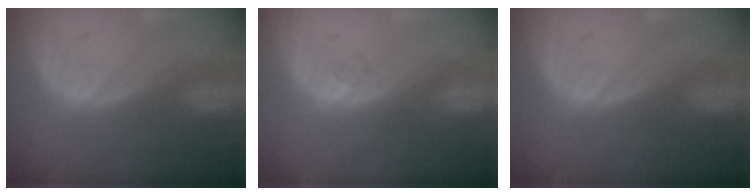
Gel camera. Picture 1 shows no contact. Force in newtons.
{"total": 1.7, "press": 1.7, "slide": 0.2}
{"total": 0.0}